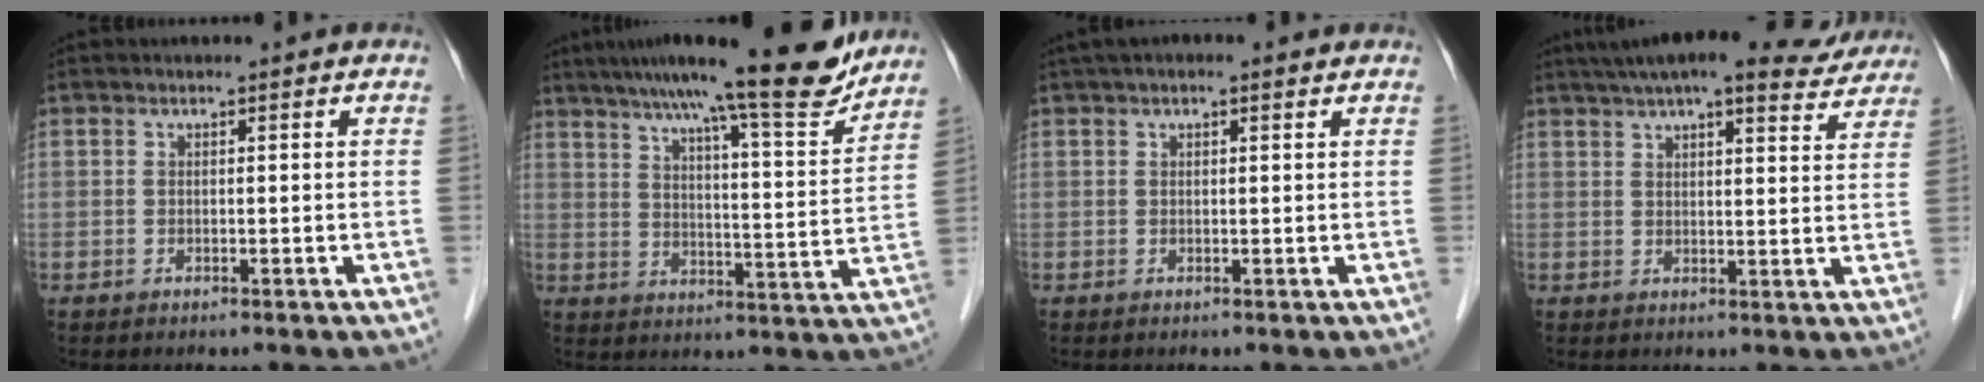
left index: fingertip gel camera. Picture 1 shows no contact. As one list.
[{"total": 18.6, "force": [15.6, 0.9, 10.1], "torque": [-0.148, -0.006, 0.216]}, {"total": 4.0, "force": [2.7, 1.2, 2.6], "torque": [-0.047, 0.031, 0.042]}, {"total": 17.9, "force": [15.8, 3.4, 7.8], "torque": [-0.119, 0.032, 0.201]}]